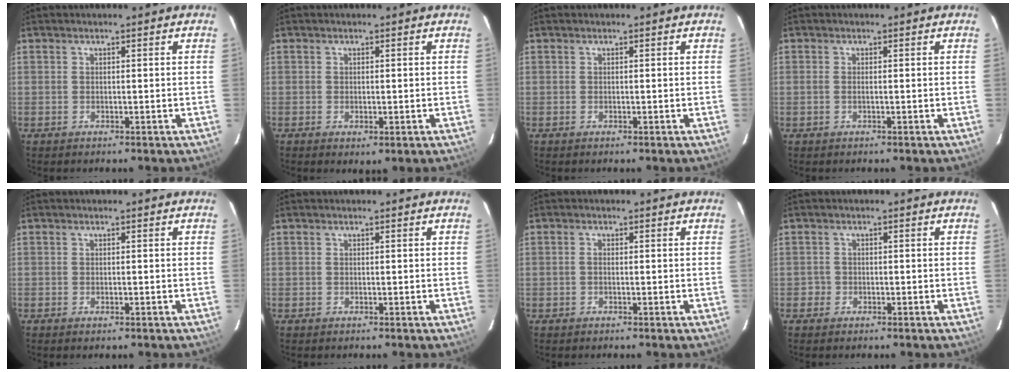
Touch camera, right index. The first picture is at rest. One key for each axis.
{"total": 1.6, "fx": -0.2, "fy": 0.7, "fz": 1.4, "tx": -0.023, "ty": -0.008, "tz": -0.003}
{"total": 0.0}
{"total": 0.6, "fx": -0.1, "fy": 0.0, "fz": 0.6, "tx": -0.011, "ty": 0.002, "tz": -0.003}
{"total": 0.6, "fx": -0.3, "fy": 0.2, "fz": 0.5, "tx": -0.006, "ty": -0.002, "tz": -0.005}
{"total": 0.0}
{"total": 0.6, "fx": -0.1, "fy": 0.4, "fz": 0.4, "tx": -0.005, "ty": 0.004, "tz": -0.003}
{"total": 1.5, "fx": -0.8, "fy": 1.2, "fz": 0.0, "tx": -0.002, "ty": 0.003, "tz": -0.014}